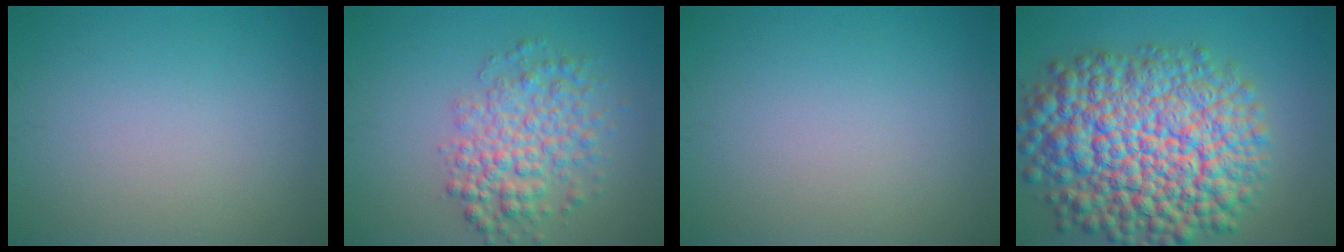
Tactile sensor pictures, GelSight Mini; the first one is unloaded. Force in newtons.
{"total": 4.9, "press": 4.9, "slide": 0.2}
{"total": 0.0}
{"total": 15.7, "press": 15.7, "slide": 0.6}